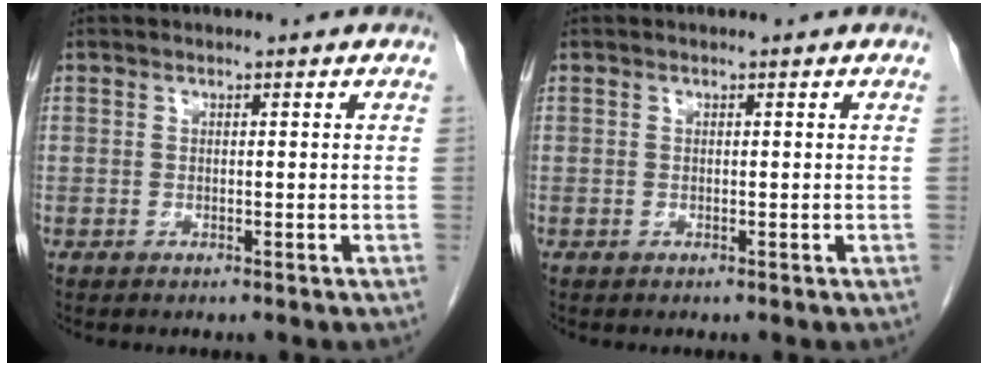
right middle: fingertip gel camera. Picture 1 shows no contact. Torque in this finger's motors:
{"motor_torque": [0.00, 0.00, 0.00, -0.01]}